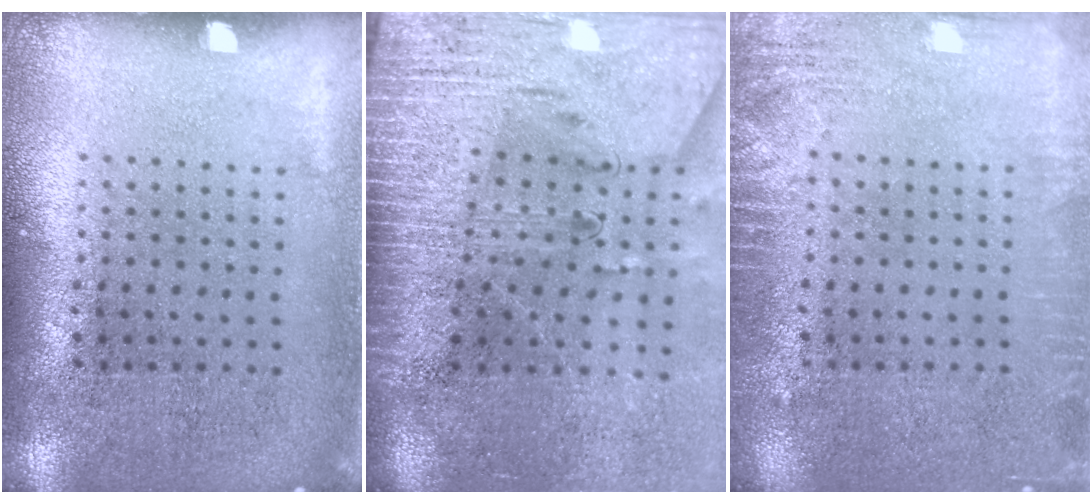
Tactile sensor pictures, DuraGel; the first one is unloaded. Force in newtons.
{"total": 3.6, "press": 3.0, "slide": 2.0}
{"total": 2.7, "press": 2.7, "slide": 0.4}